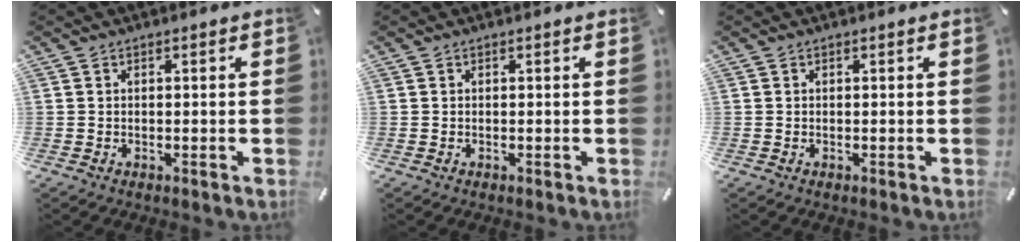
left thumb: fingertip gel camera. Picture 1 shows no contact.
{"total": 0.0}
{"total": 0.0}